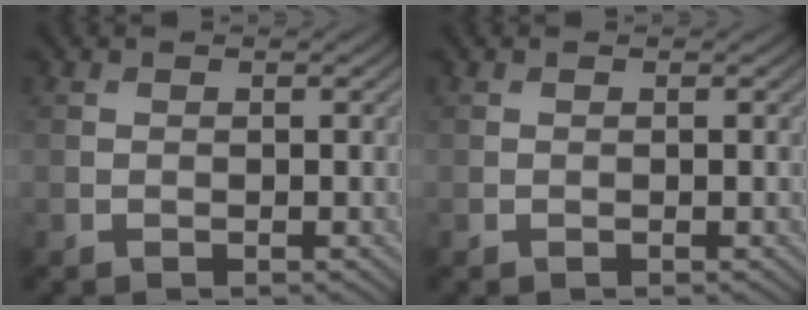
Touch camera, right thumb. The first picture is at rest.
{"total": 0.0}